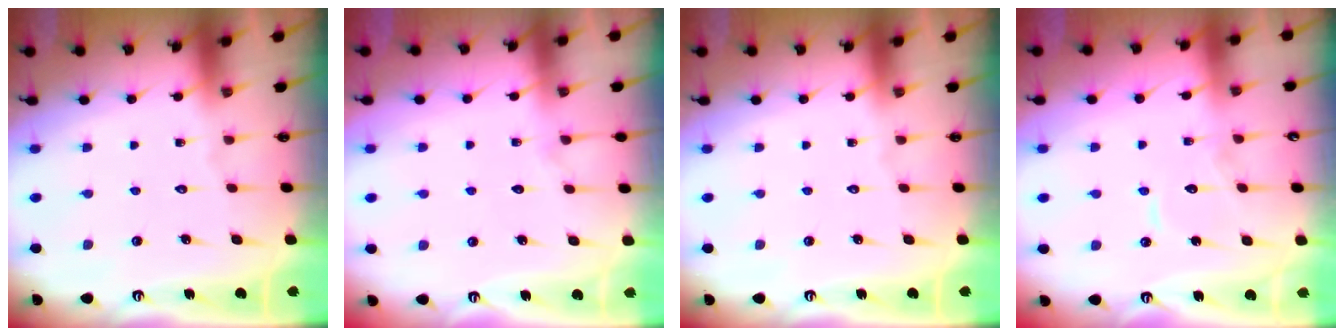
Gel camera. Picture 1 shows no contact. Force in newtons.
{"total": 5.7, "press": 5.7, "slide": 0.6}
{"total": 0.0}
{"total": 7.7, "press": 7.7, "slide": 0.6}